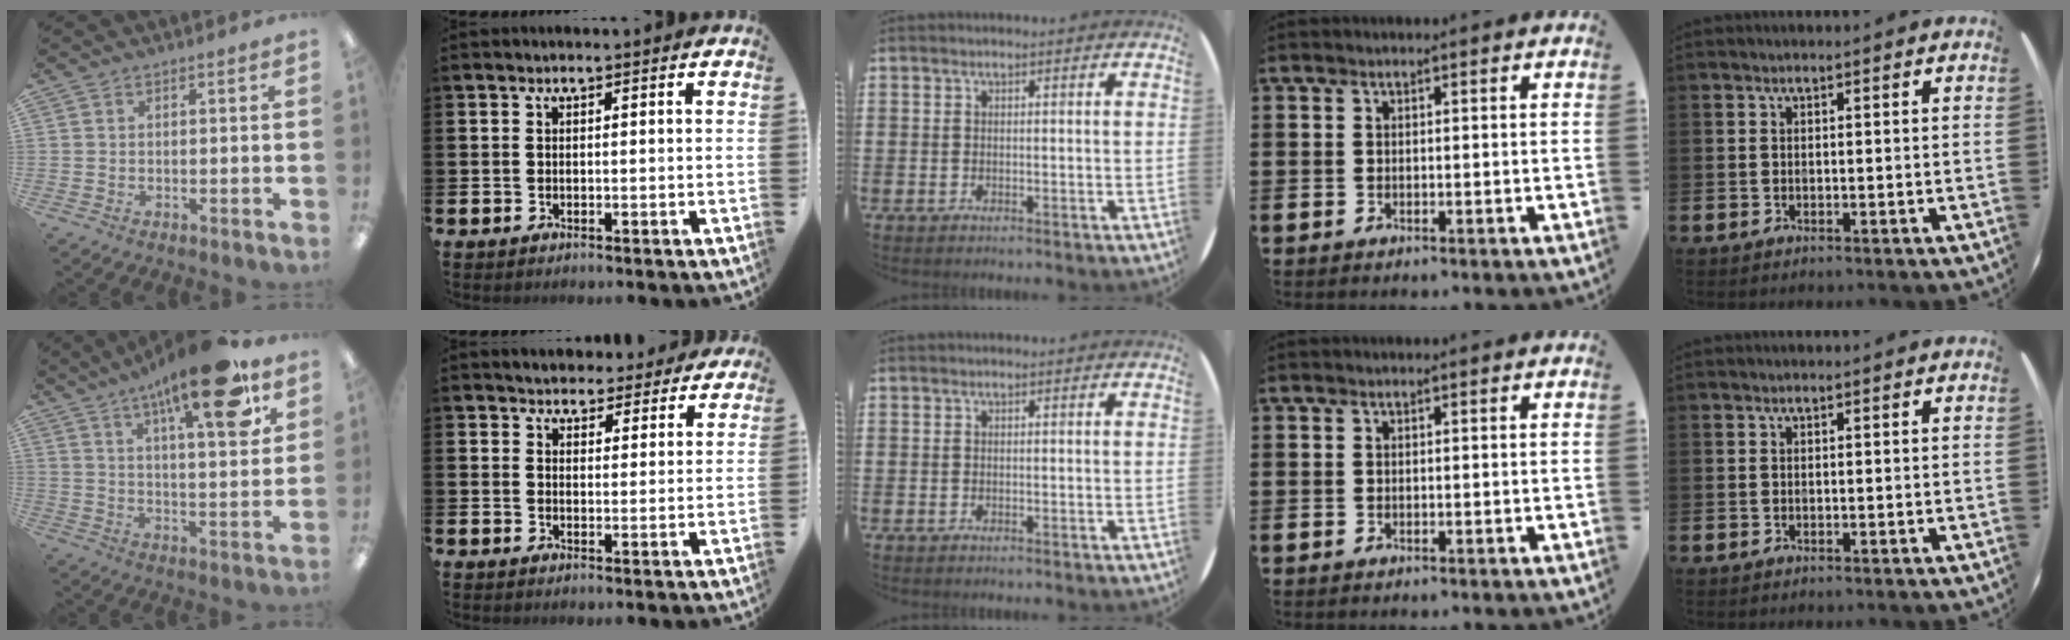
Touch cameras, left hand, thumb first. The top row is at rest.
{"thumb": {"total": 19.0, "force": [11.7, 5.2, 14.0], "torque": [-0.202, -0.058, 0.175]}, "index": {"total": 4.0, "force": [3.8, 1.3, -0.2], "torque": [-0.001, -0.028, 0.066]}}